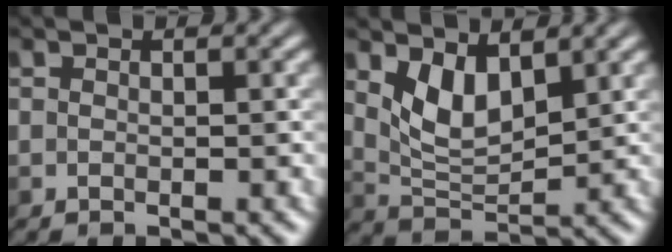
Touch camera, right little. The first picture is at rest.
{"total": 3.4, "force": [1.4, 1.7, 2.6], "torque": [-0.057, -0.011, 0.027]}